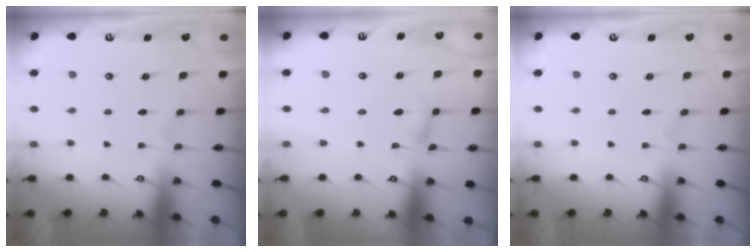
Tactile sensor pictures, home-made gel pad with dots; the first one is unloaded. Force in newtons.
{"total": 2.6, "press": 2.6, "slide": 0.2}
{"total": 0.0}